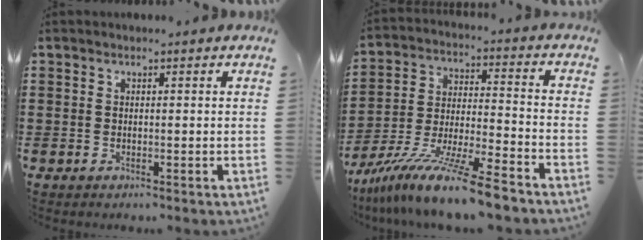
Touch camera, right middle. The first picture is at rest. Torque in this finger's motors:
{"motor_torque": [0.78, -0.46, 1.05, 0.21]}